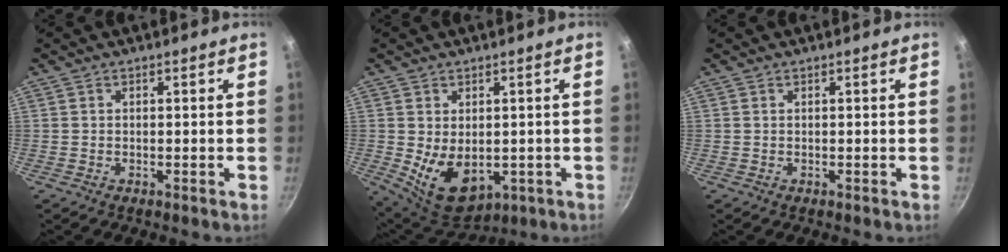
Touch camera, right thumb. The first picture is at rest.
{"total": 10.4, "force": [-1.0, 6.9, 7.8], "torque": [-0.106, -0.018, 0.009]}
{"total": 0.0}